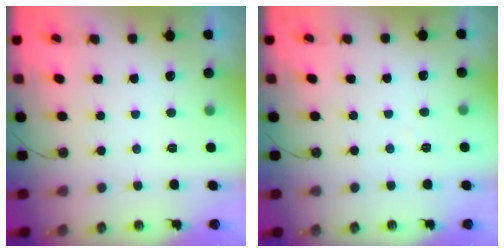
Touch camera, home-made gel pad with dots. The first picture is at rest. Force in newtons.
{"total": 3.2, "press": 3.1, "slide": 0.3}